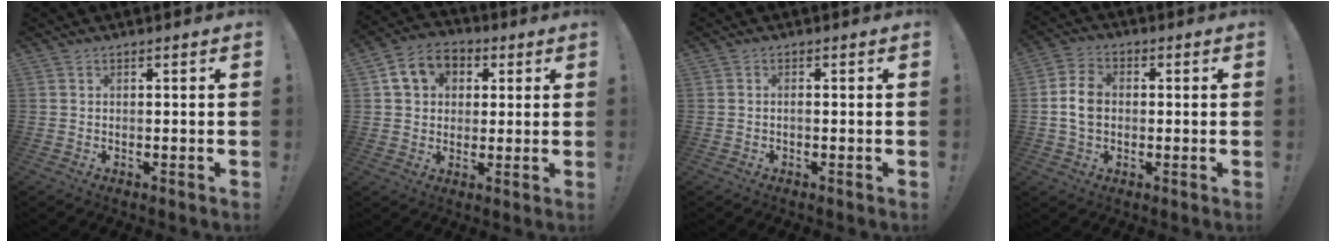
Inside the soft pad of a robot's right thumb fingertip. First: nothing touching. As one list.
[{"total": 10.0, "force": [3.4, 8.3, 4.6], "torque": [-0.067, 0.000, 0.068]}, {"total": 0.5, "force": [-0.3, 0.0, 0.4], "torque": [-0.008, 0.000, -0.006]}, {"total": 8.2, "force": [-0.1, 5.9, 5.7], "torque": [-0.094, 0.005, -0.003]}]